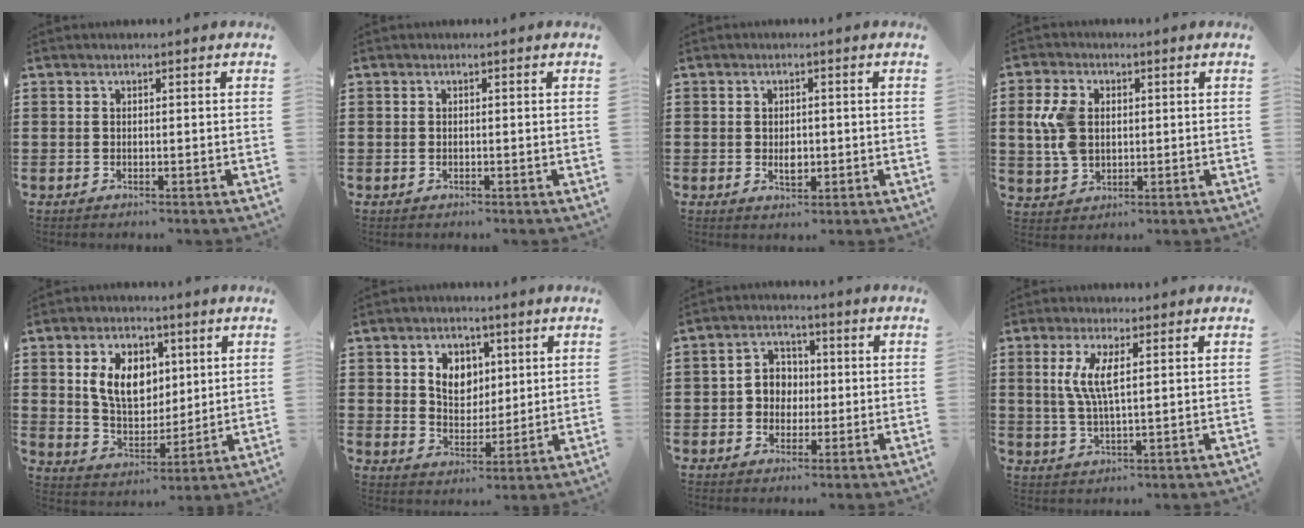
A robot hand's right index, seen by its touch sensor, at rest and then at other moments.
{"total": 0.0}
{"total": 2.6, "force": [-0.3, 1.6, 2.1], "torque": [-0.031, 0.000, -0.007]}
{"total": 6.8, "force": [1.2, 4.8, 4.7], "torque": [-0.131, 0.007, 0.014]}
{"total": 8.9, "force": [2.6, 6.1, 6.0], "torque": [-0.128, 0.011, 0.043]}
{"total": 5.5, "force": [1.7, 4.5, 2.7], "torque": [-0.064, 0.012, 0.027]}
{"total": 4.4, "force": [-0.5, 4.1, 1.5], "torque": [-0.044, 0.014, -0.013]}
{"total": 5.4, "force": [1.5, 1.4, 5.0], "torque": [-0.103, 0.003, 0.024]}